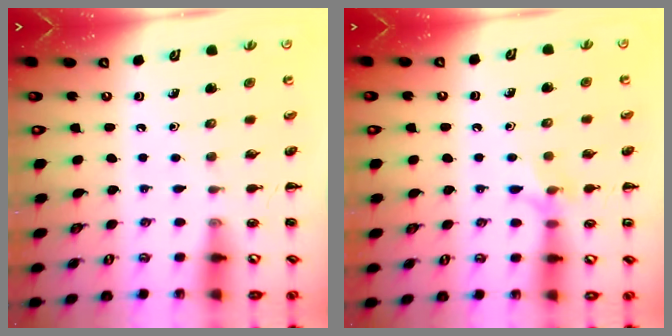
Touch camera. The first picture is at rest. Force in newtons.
{"total": 7.0, "press": 6.9, "slide": 1.3}